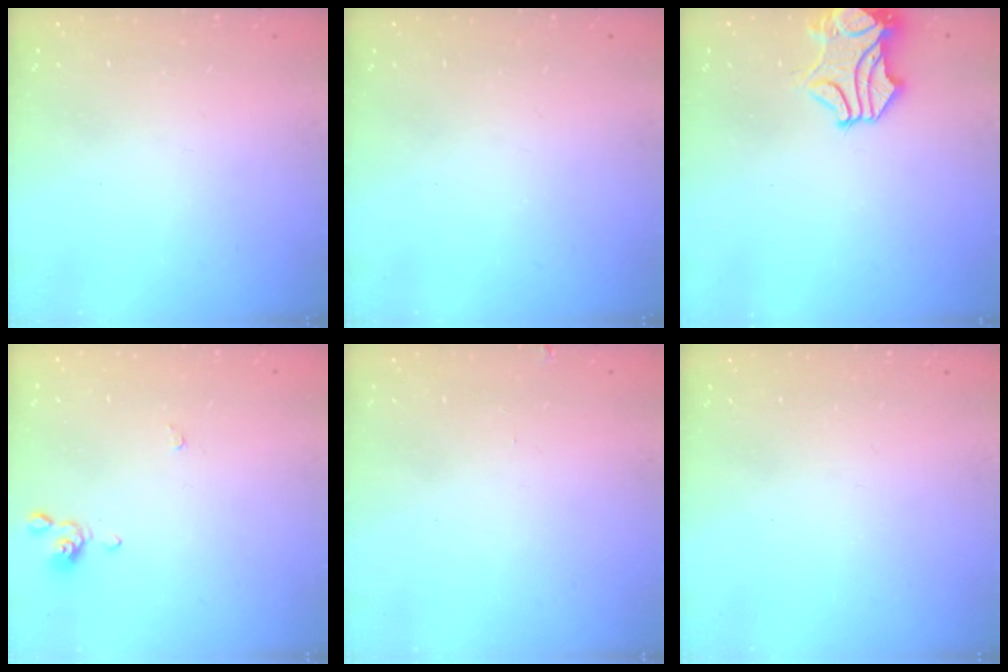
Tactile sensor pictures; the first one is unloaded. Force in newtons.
{"total": 0.0}
{"total": 1.8, "press": 1.2, "slide": 1.2}
{"total": 0.0}
{"total": 0.0}
{"total": 0.0}